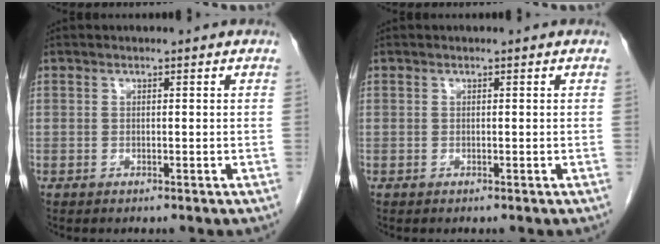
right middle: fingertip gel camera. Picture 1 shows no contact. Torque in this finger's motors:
{"motor_torque": [0.00, 0.00, 0.00, 0.00]}